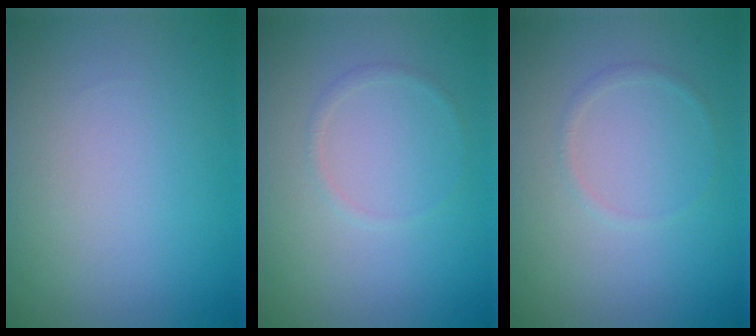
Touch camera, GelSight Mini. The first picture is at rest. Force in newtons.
{"total": 0.7, "press": 0.7, "slide": 0.0}
{"total": 0.7, "press": 0.7, "slide": 0.0}